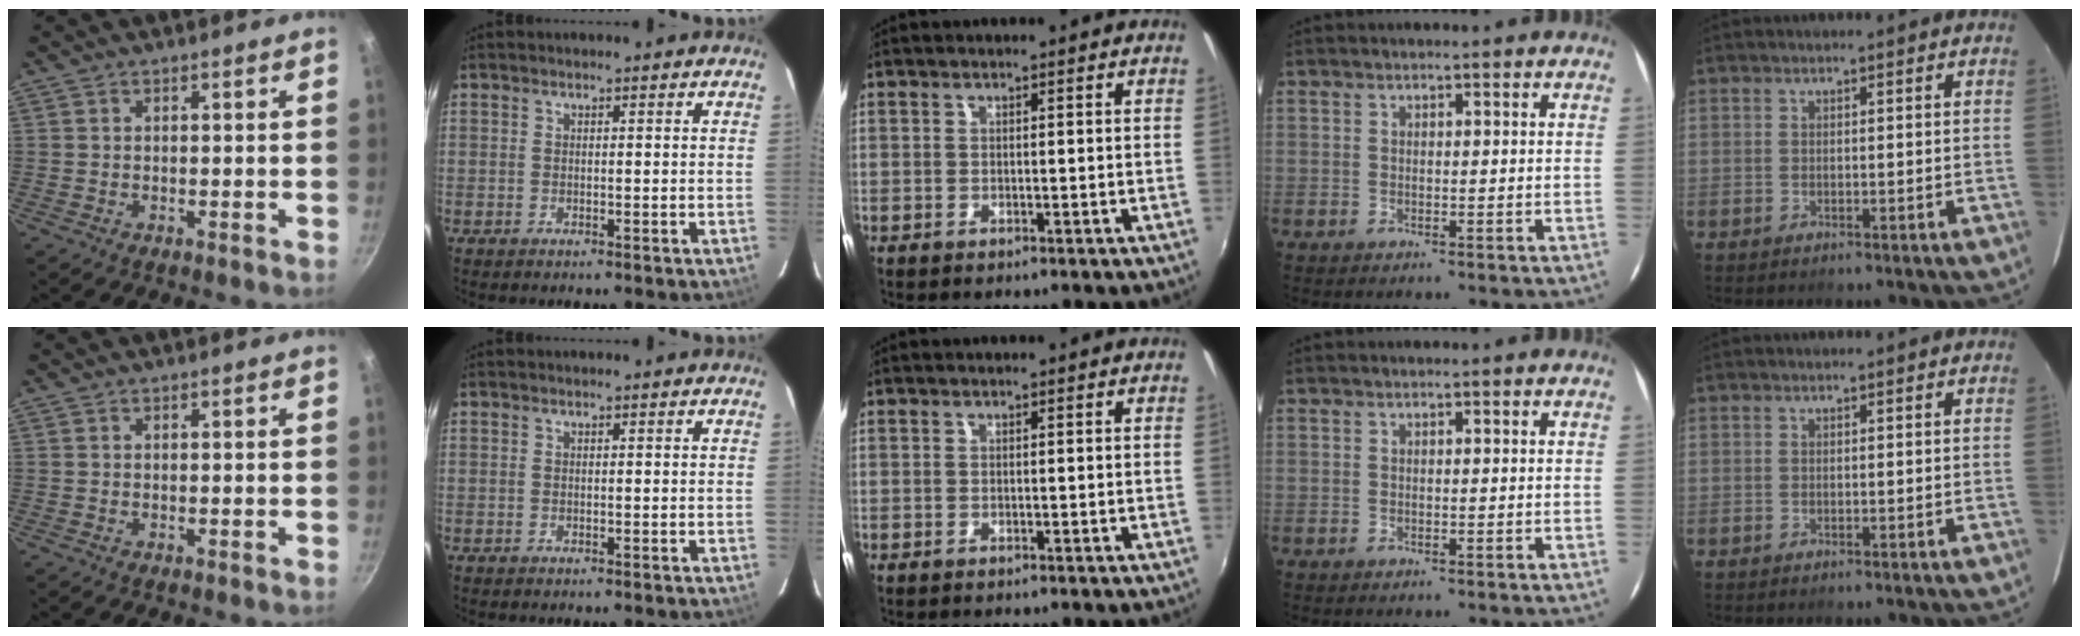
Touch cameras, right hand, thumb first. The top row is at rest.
{}